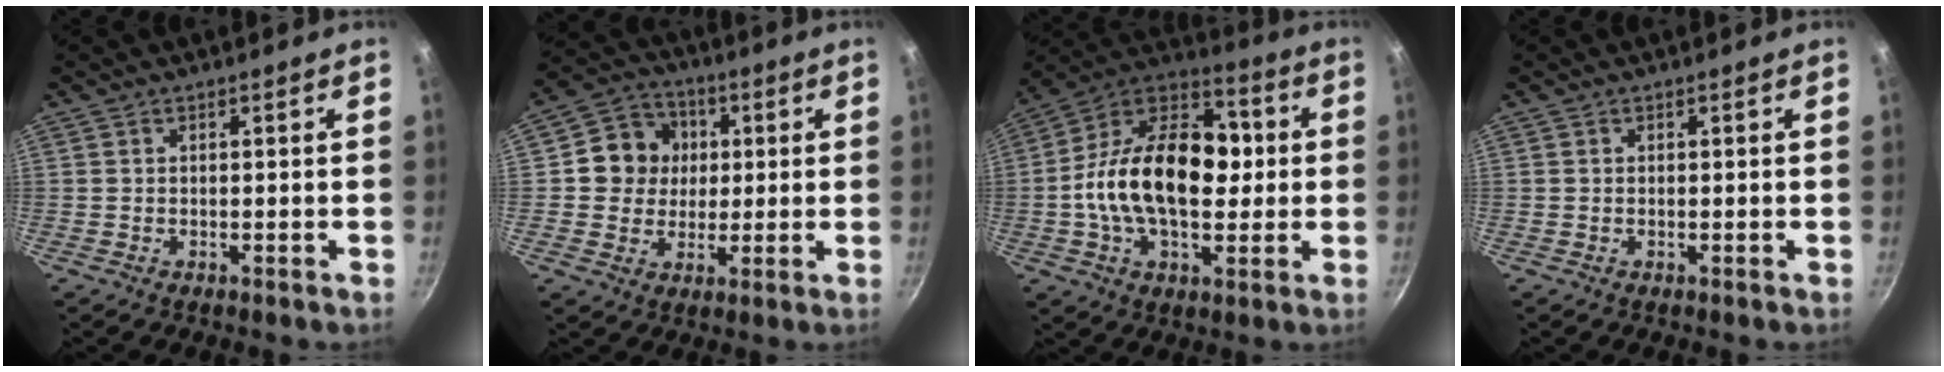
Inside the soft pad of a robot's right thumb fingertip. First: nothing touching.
{"total": 10.1, "force": [1.6, 9.4, 3.5], "torque": [-0.021, 0.012, 0.016]}
{"total": 22.7, "force": [-0.2, 13.9, 18.0], "torque": [-0.277, 0.035, -0.022]}
{"total": 0.0}